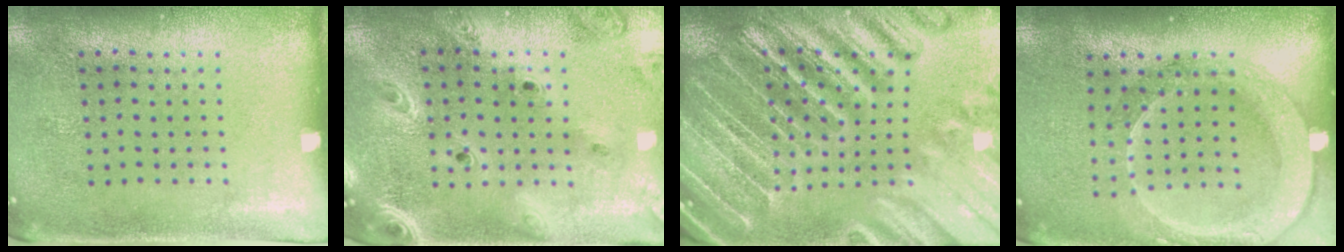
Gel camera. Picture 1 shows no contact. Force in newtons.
{"total": 2.8, "press": 2.4, "slide": 1.4}
{"total": 4.9, "press": 4.4, "slide": 2.2}
{"total": 2.2, "press": 2.0, "slide": 1.1}